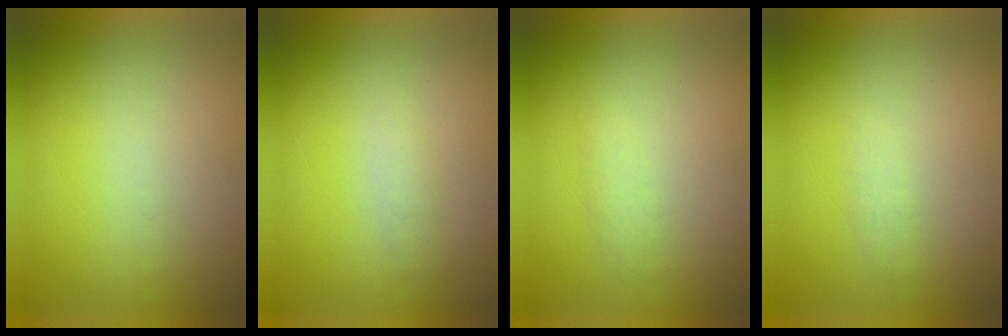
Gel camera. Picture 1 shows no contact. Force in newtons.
{"total": 1.3}
{"total": 1.5}
{"total": 1.2}